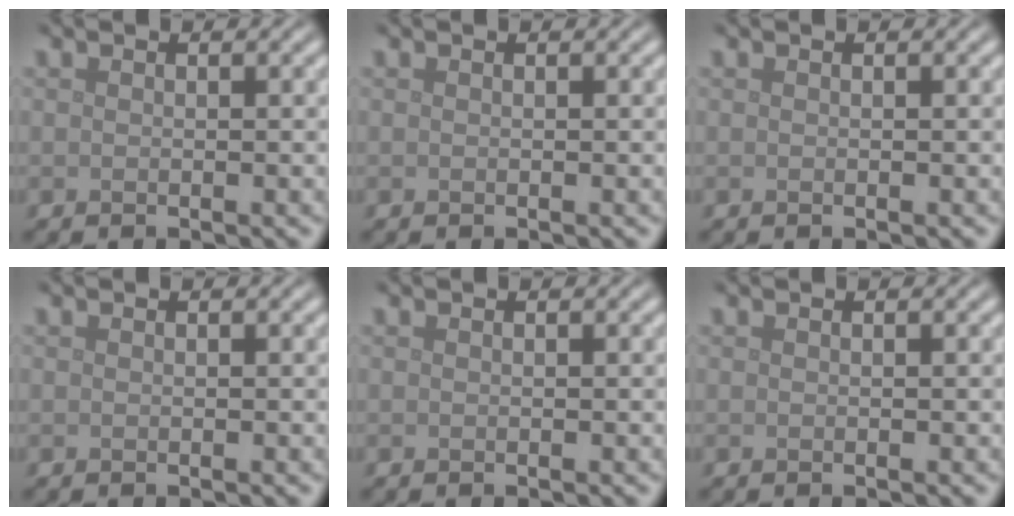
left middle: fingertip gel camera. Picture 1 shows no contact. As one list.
[{"total": 0.0}, {"total": 0.0}, {"total": 0.0}, {"total": 0.0}, {"total": 0.0}]